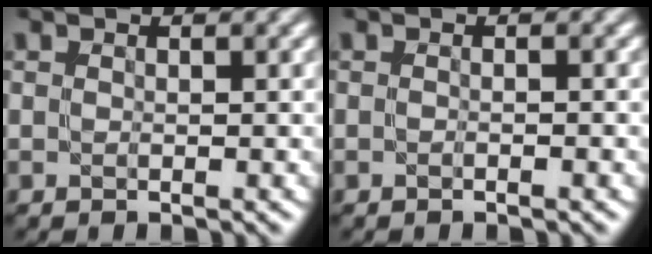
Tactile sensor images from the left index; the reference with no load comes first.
{"total": 1.0, "force": [-0.3, 0.3, 0.9], "torque": [-0.009, -0.005, -0.009]}